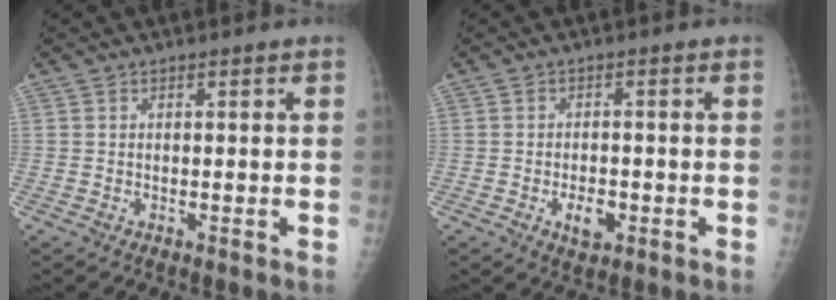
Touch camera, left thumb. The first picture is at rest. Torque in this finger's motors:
{"motor_torque": [-0.12, 0.13, 0.23, 0.08, 0.01]}